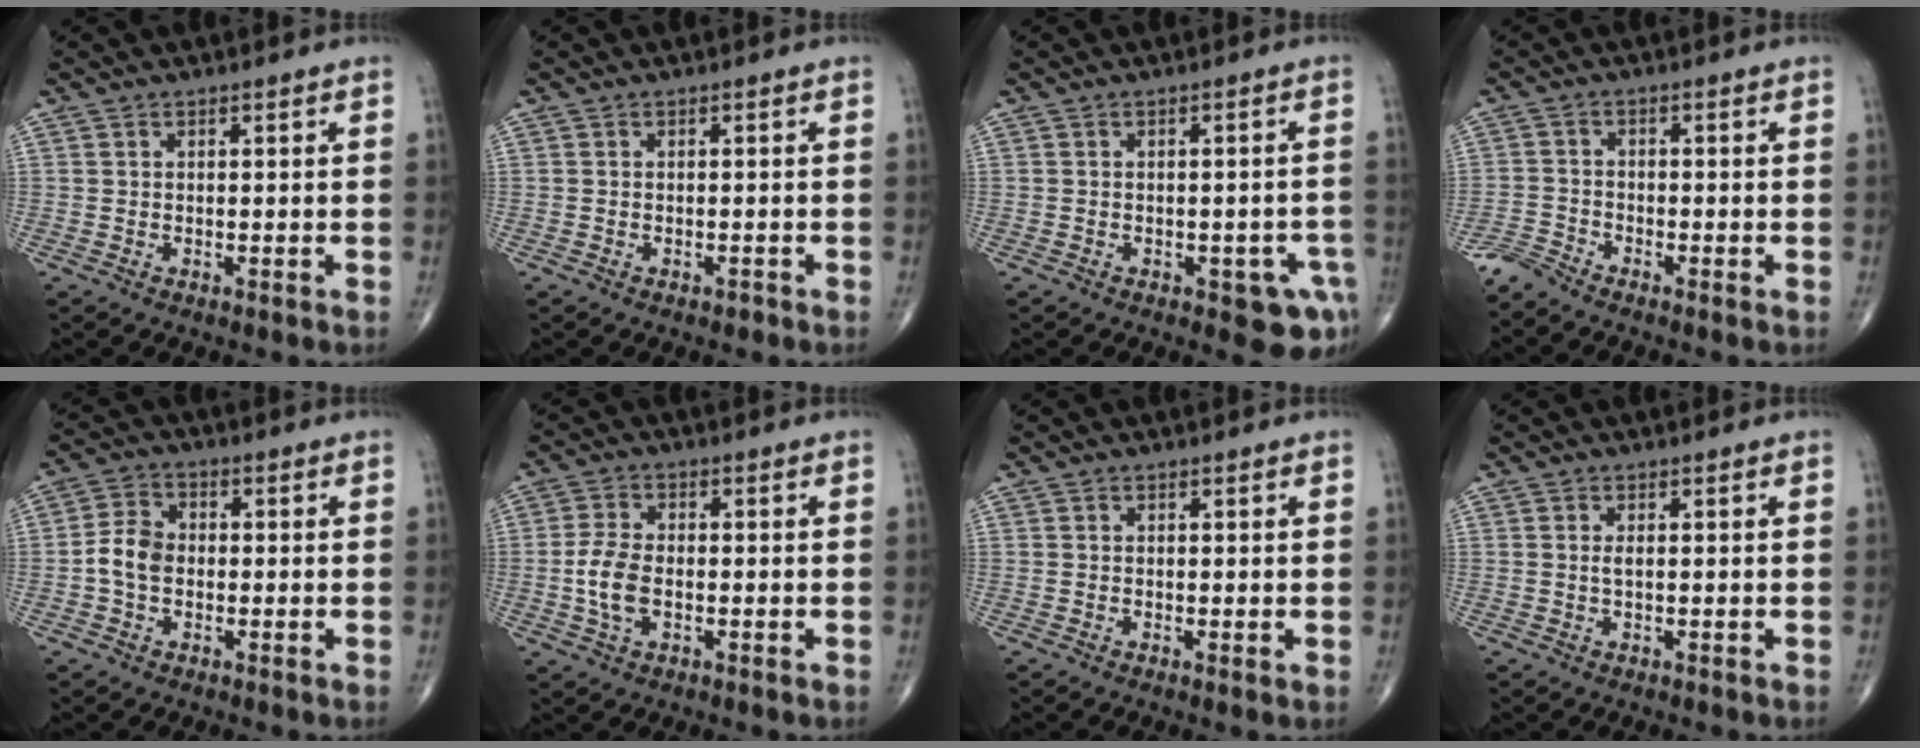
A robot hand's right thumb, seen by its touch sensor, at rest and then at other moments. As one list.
[{"total": 0.6, "force": [-0.5, 0.3, 0.2], "torque": [-0.004, 0.000, -0.009]}, {"total": 6.5, "force": [-3.0, 2.8, 5.1], "torque": [-0.041, 0.012, -0.030]}, {"total": 2.7, "force": [-2.7, 0.0, 0.2], "torque": [-0.009, -0.012, -0.067]}, {"total": 5.6, "force": [-0.9, 4.1, 3.7], "torque": [-0.065, 0.019, -0.026]}, {"total": 6.2, "force": [-1.1, 3.5, 5.0], "torque": [-0.107, 0.007, -0.023]}, {"total": 0.6, "force": [0.0, 0.1, 0.6], "torque": [-0.013, -0.004, -0.003]}, {"total": 0.9, "force": [0.0, 0.3, 0.8], "torque": [-0.021, -0.002, 0.000]}]